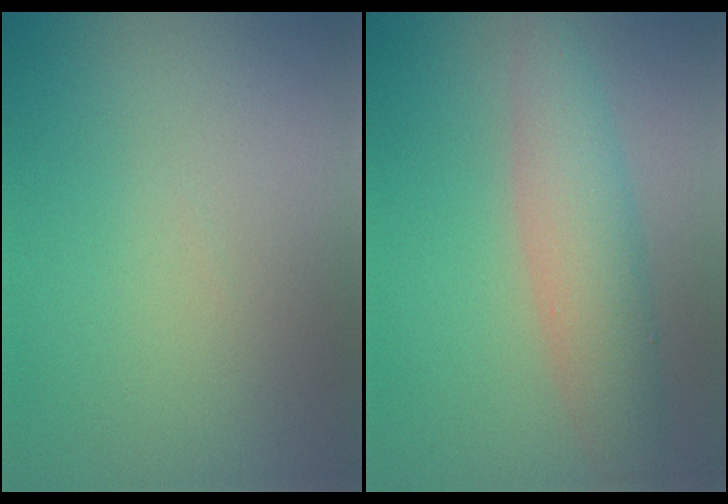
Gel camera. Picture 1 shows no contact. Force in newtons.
{"total": 4.3, "press": 4.3, "slide": 0.1}